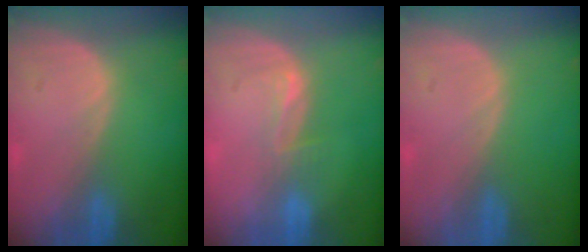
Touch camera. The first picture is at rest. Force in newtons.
{"total": 2.6, "press": 2.0, "slide": 1.6}
{"total": 0.0}